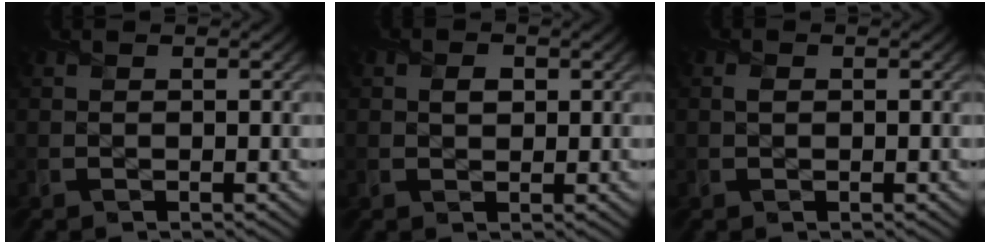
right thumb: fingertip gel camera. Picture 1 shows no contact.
{"total": 1.5, "force": [0.3, 1.1, 0.9], "torque": [-0.017, -0.002, 0.004]}
{"total": 0.7, "force": [0.1, 0.5, 0.4], "torque": [-0.011, 0.001, 0.000]}